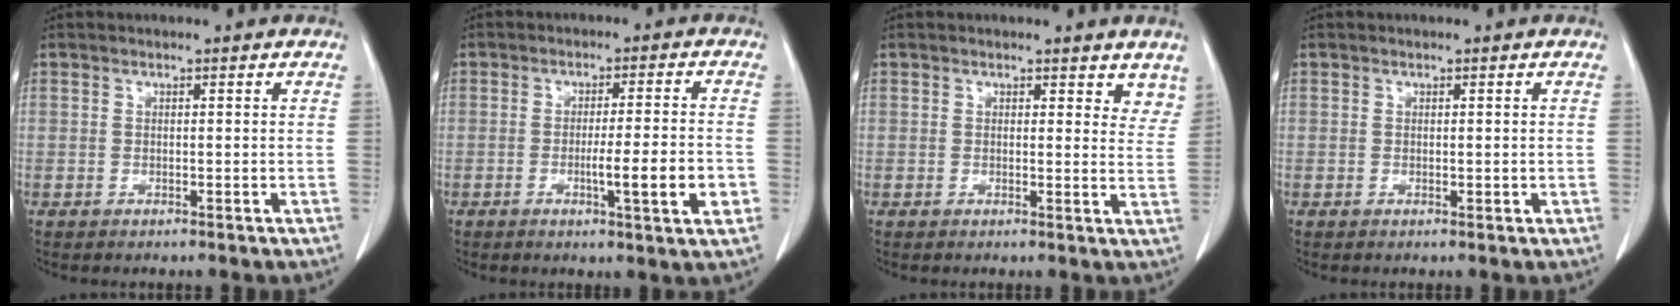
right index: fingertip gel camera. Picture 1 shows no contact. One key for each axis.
{"total": 8.3, "fx": -2.4, "fy": 0.1, "fz": 7.9, "tx": -0.115, "ty": -0.009, "tz": -0.035}
{"total": 4.4, "fx": 3.7, "fy": 1.9, "fz": 1.4, "tx": 0.011, "ty": -0.016, "tz": 0.027}
{"total": 0.8, "fx": 0.0, "fy": 0.4, "fz": 0.7, "tx": -0.009, "ty": -0.003, "tz": 0.002}